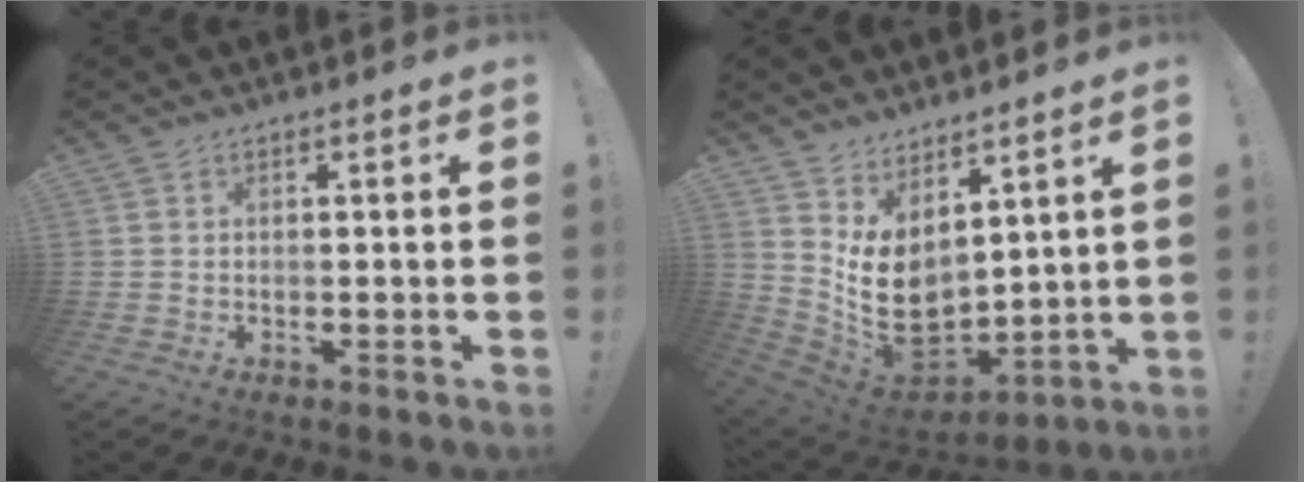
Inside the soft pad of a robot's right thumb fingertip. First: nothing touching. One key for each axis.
{"total": 13.1, "fx": 1.7, "fy": 9.9, "fz": 8.5, "tx": -0.141, "ty": -0.041, "tz": 0.045}